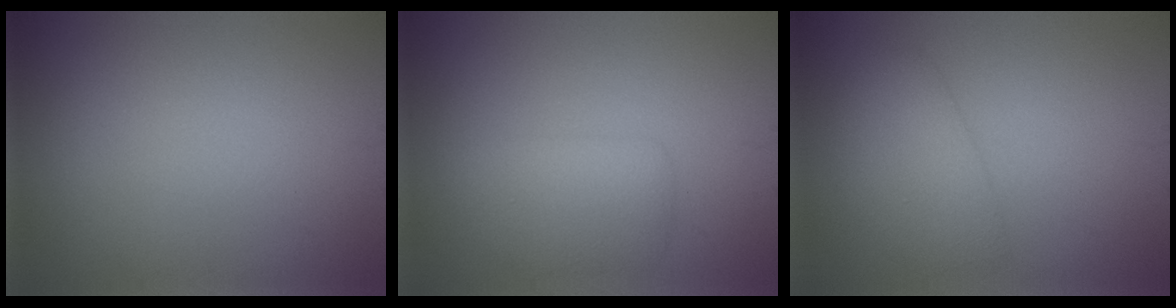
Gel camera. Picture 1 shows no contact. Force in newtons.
{"total": 3.0, "press": 3.0, "slide": 0.2}
{"total": 2.7, "press": 2.7, "slide": 0.3}